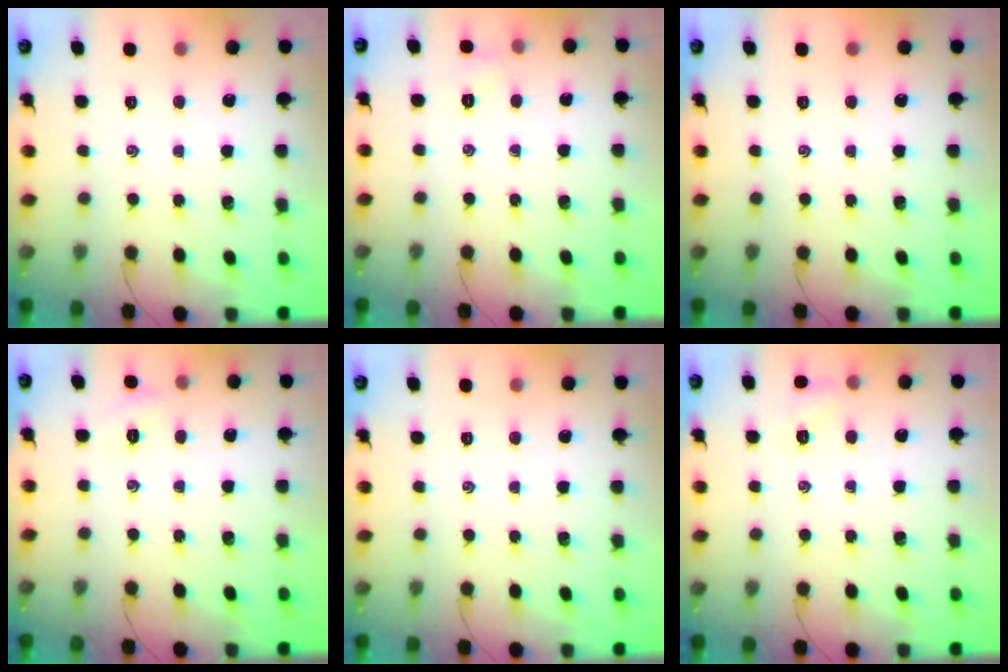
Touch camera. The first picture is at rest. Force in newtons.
{"total": 2.9, "press": 2.7, "slide": 1.0}
{"total": 0.0}
{"total": 2.2, "press": 2.1, "slide": 0.6}
{"total": 0.0}
{"total": 6.1, "press": 5.9, "slide": 1.7}